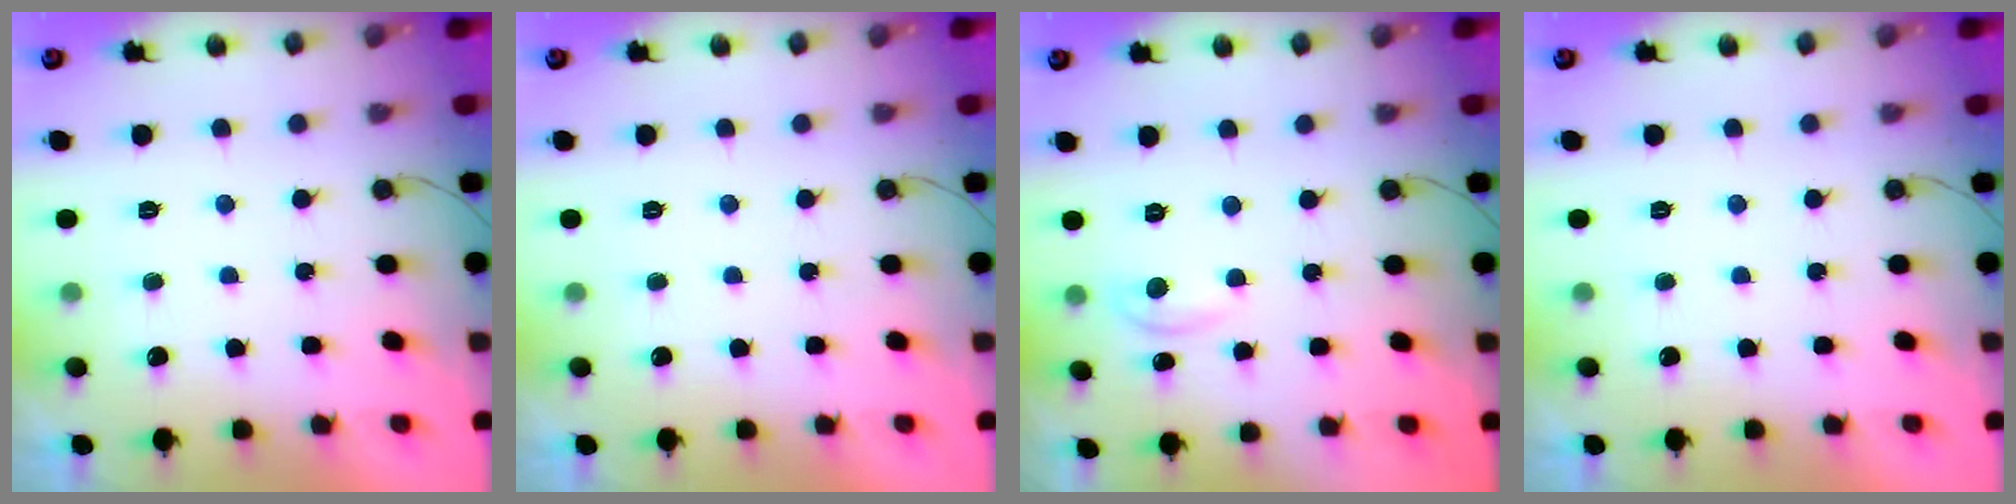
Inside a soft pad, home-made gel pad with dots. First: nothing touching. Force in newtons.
{"total": 0.0}
{"total": 2.8, "press": 2.8, "slide": 0.3}
{"total": 0.0}